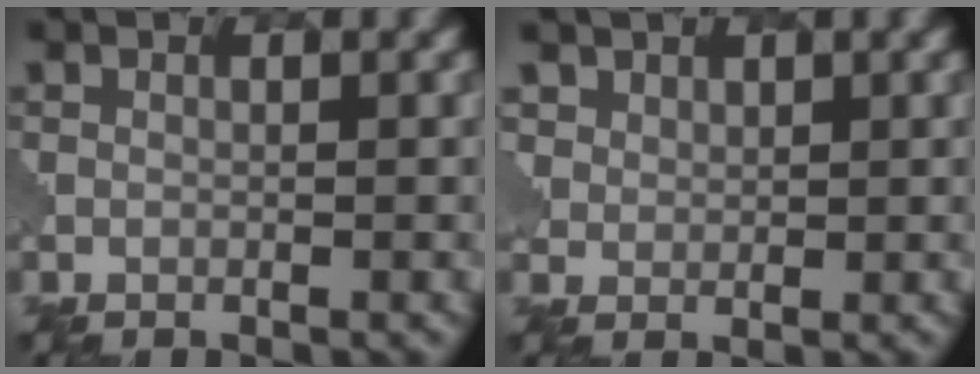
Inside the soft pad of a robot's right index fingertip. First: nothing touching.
{"total": 3.0, "force": [1.9, 2.2, 0.8], "torque": [-0.031, -0.008, 0.050]}